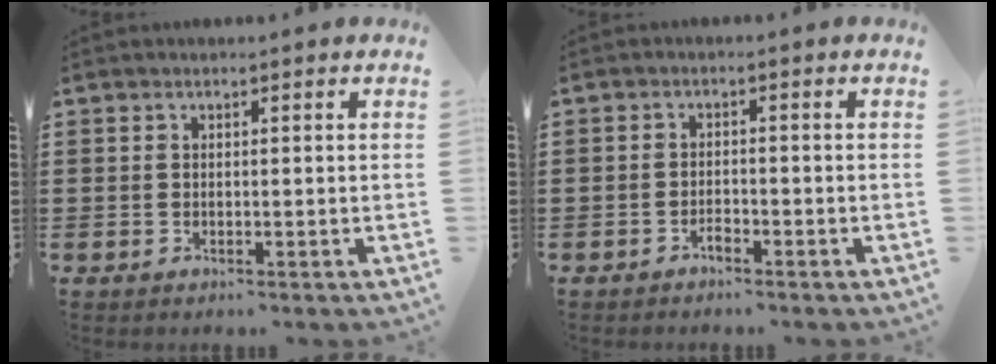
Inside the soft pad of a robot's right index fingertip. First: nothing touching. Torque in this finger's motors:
{"motor_torque": [1.04, 1.10, -0.04, -0.01]}